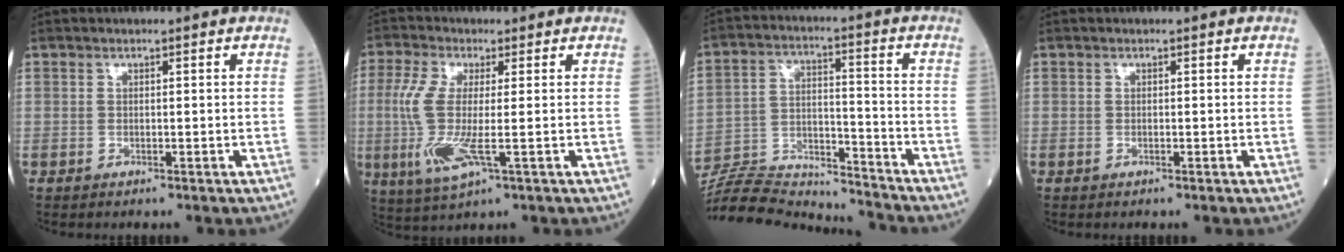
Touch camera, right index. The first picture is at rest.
{"total": 8.8, "force": [-1.2, 1.6, 8.6], "torque": [-0.204, -0.015, -0.026]}
{"total": 17.1, "force": [-16.8, 1.6, 2.7], "torque": [-0.058, 0.022, -0.270]}
{"total": 0.0}